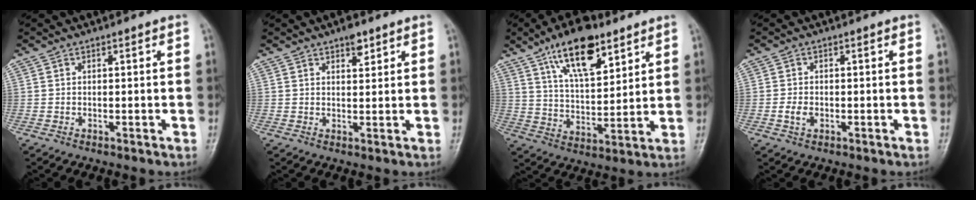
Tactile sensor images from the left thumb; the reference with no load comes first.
{"total": 2.9, "force": [1.9, 1.2, 1.9], "torque": [-0.019, -0.010, 0.029]}
{"total": 14.8, "force": [8.7, 6.0, 10.3], "torque": [-0.149, -0.037, 0.156]}
{"total": 2.4, "force": [-0.7, 1.6, 1.7], "torque": [-0.032, 0.005, -0.014]}